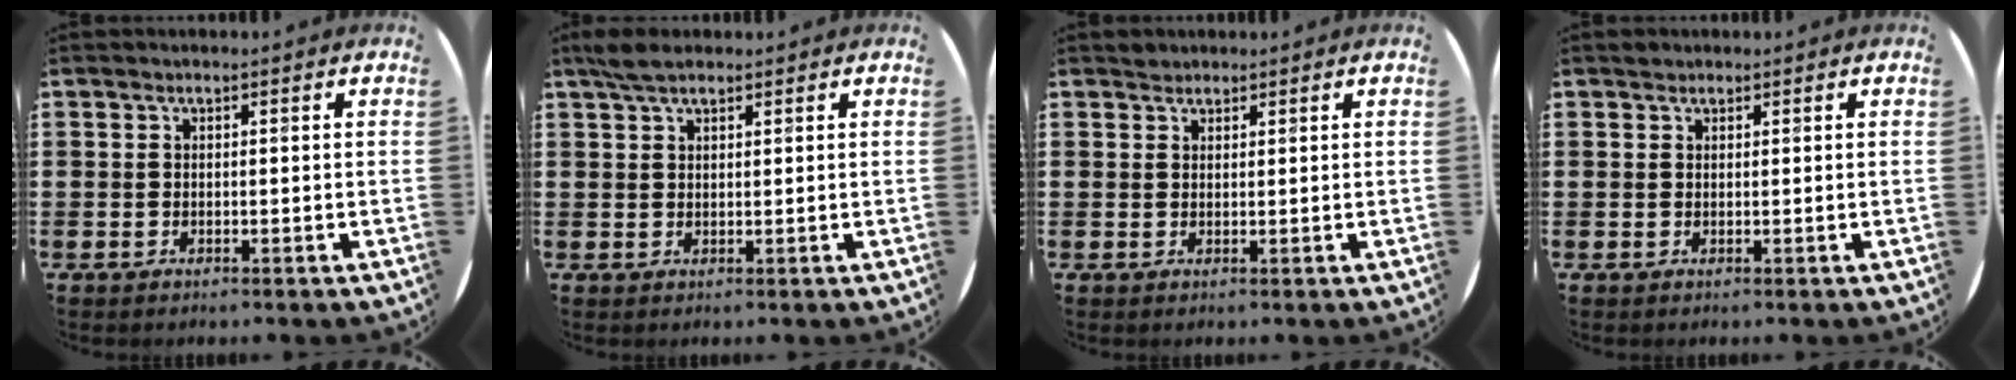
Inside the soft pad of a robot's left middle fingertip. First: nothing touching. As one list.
[{"total": 3.0, "force": [2.2, 1.0, 1.7], "torque": [-0.038, 0.007, 0.041]}, {"total": 1.1, "force": [1.1, 0.4, -0.1], "torque": [0.001, 0.002, 0.021]}, {"total": 0.7, "force": [0.6, 0.2, 0.0], "torque": [0.008, 0.000, 0.011]}]